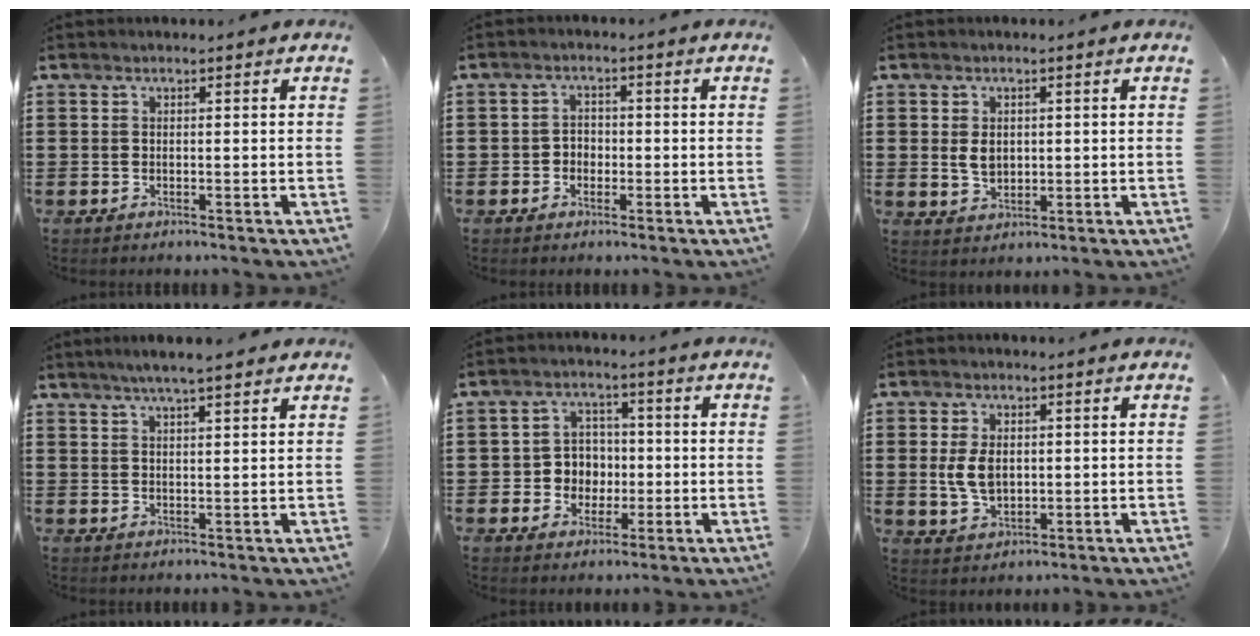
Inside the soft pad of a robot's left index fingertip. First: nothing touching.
{"total": 2.1, "force": [-1.0, 1.7, 0.6], "torque": [-0.017, 0.006, -0.024]}
{"total": 3.2, "force": [0.4, 2.3, 2.2], "torque": [-0.040, 0.005, 0.005]}
{"total": 3.8, "force": [3.1, 0.1, 2.3], "torque": [-0.050, 0.003, 0.054]}
{"total": 5.0, "force": [-0.7, 4.8, 1.3], "torque": [-0.043, 0.015, -0.015]}
{"total": 5.4, "force": [0.4, 3.5, 4.1], "torque": [-0.099, -0.001, -0.001]}